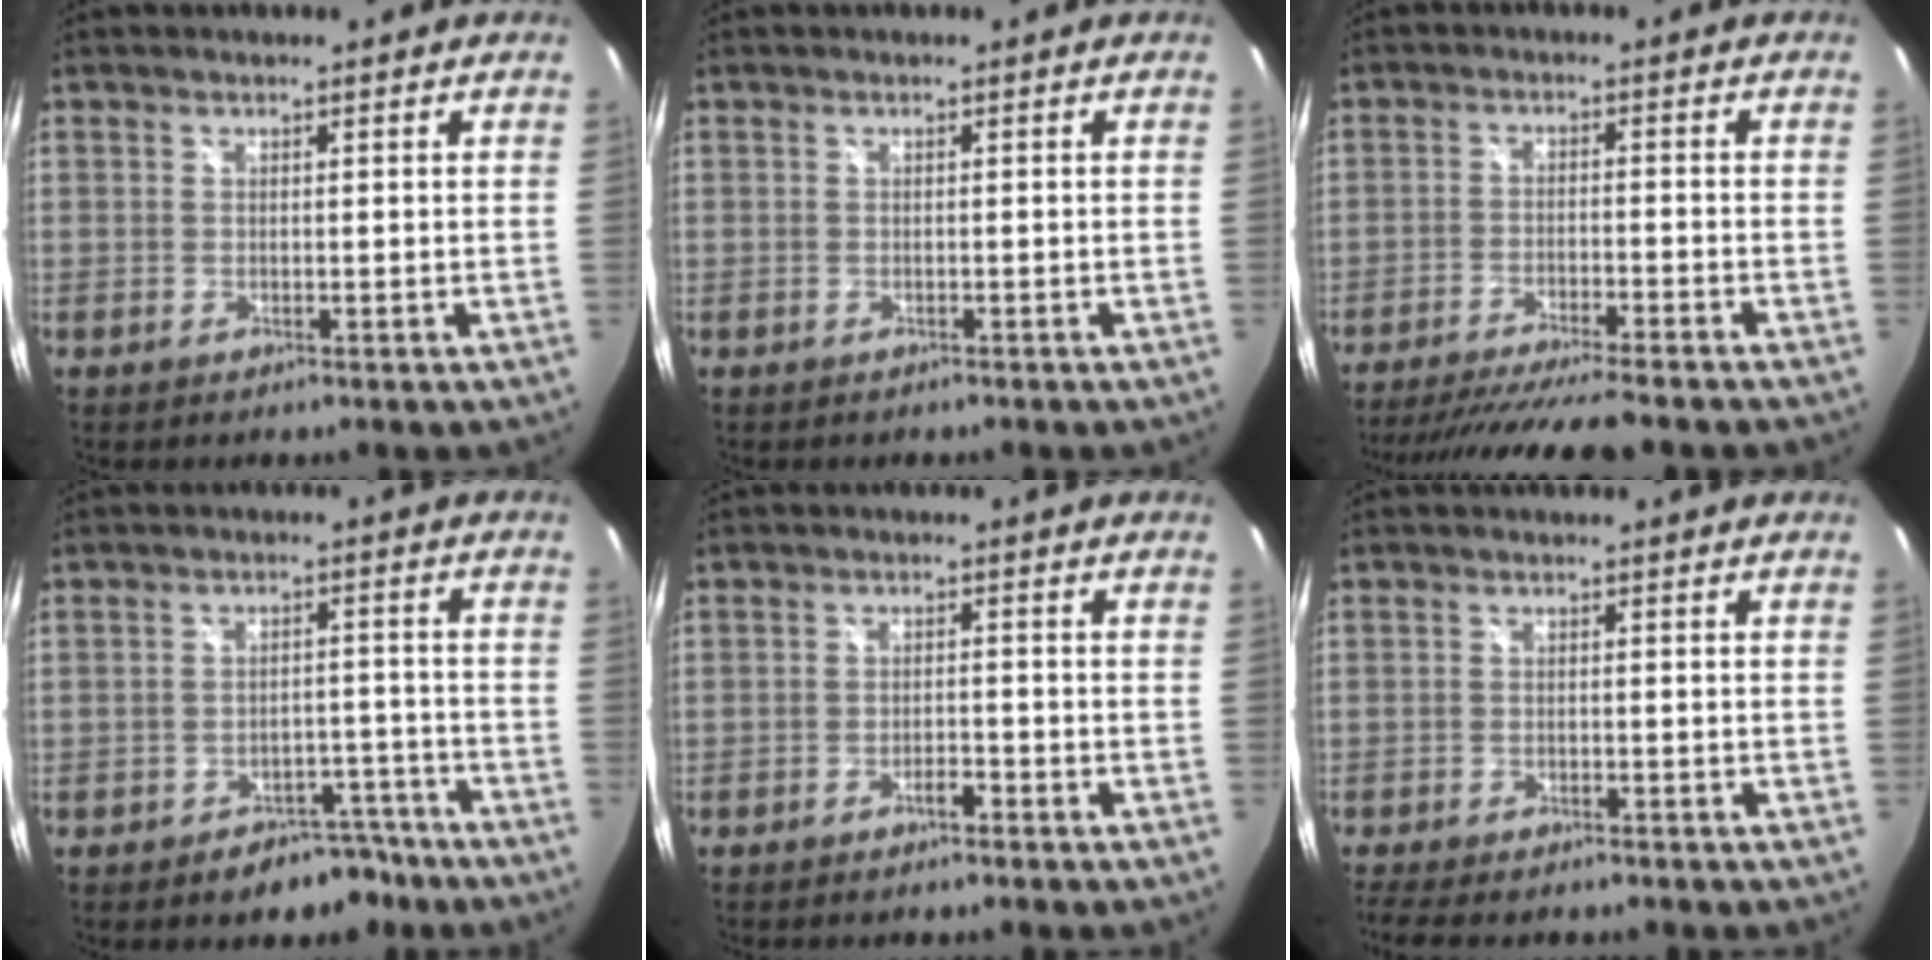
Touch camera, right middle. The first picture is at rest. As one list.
[{"total": 0.6, "force": [-0.5, 0.3, 0.1], "torque": [-0.005, -0.001, -0.007]}, {"total": 14.4, "force": [-12.8, 0.5, 6.6], "torque": [-0.135, -0.016, -0.202]}, {"total": 6.2, "force": [-4.8, 3.7, 1.4], "torque": [-0.021, 0.033, -0.049]}, {"total": 2.1, "force": [-1.8, 0.5, 0.9], "torque": [-0.024, 0.002, -0.032]}, {"total": 8.1, "force": [-7.0, 1.7, 3.7], "torque": [-0.089, -0.026, -0.115]}]